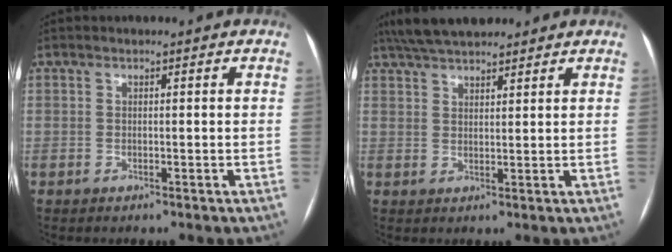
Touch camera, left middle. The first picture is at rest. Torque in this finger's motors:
{"motor_torque": [0.24, -0.27, 0.04, 0.00]}